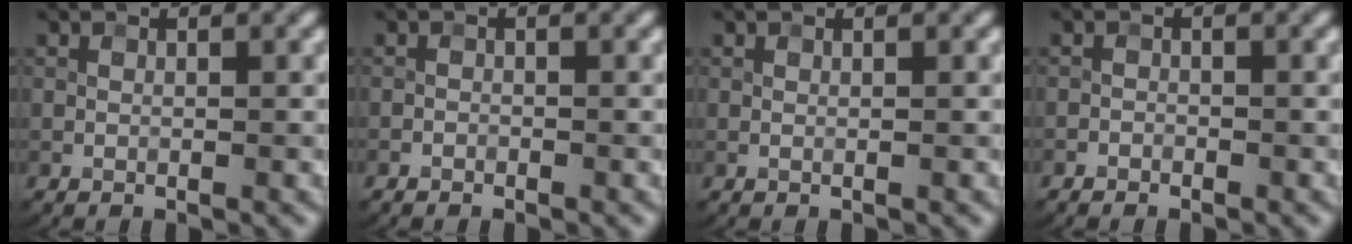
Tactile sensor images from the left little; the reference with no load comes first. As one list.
[{"total": 0.9, "force": [-0.7, 0.5, 0.0], "torque": [0.003, 0.000, -0.011]}, {"total": 0.0}, {"total": 1.2, "force": [-1.0, 0.6, 0.1], "torque": [0.000, 0.005, -0.017]}]